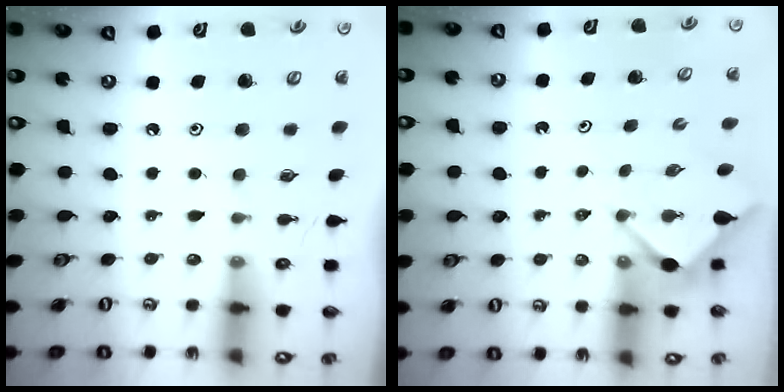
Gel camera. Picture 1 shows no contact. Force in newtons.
{"total": 2.9, "press": 2.9, "slide": 0.3}